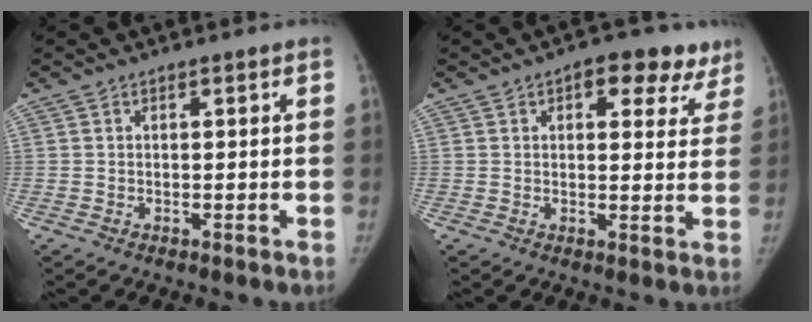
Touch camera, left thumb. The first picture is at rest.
{"total": 9.8, "force": [5.6, 5.4, 5.9], "torque": [-0.020, -0.014, 0.064]}